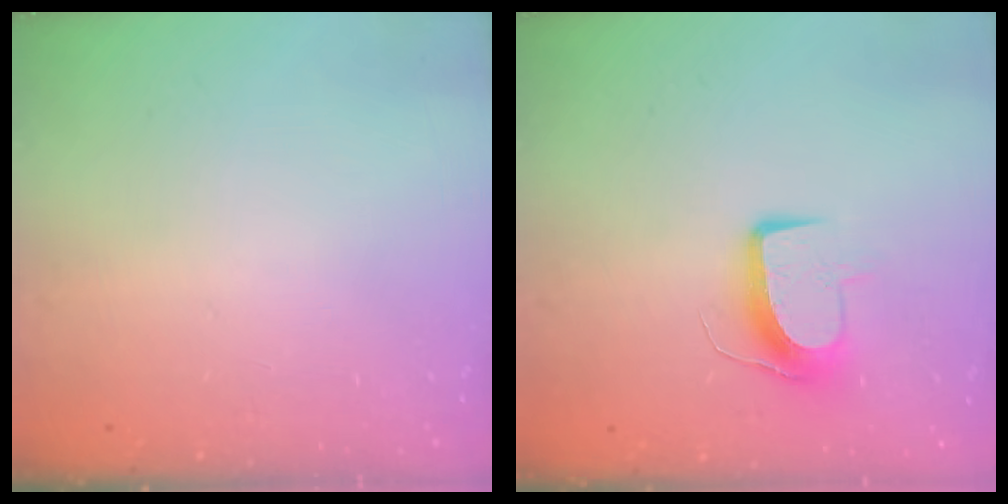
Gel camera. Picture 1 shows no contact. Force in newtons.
{"total": 9.2, "press": 9.2, "slide": 0.4}